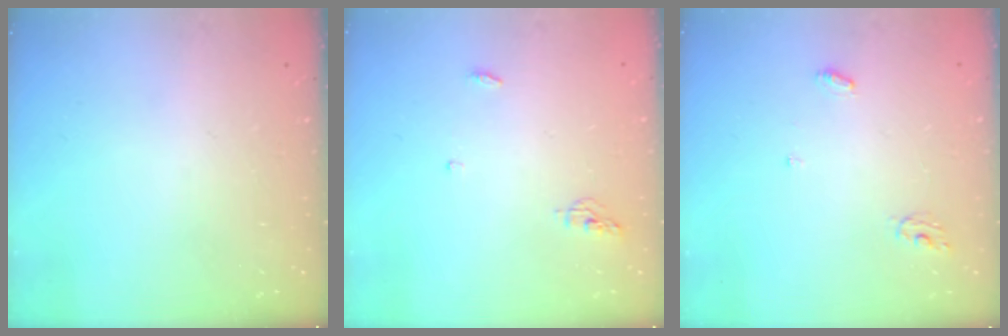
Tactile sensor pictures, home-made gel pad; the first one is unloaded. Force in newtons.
{"total": 7.8, "press": 4.6, "slide": 6.3}
{"total": 4.1, "press": 4.1, "slide": 0.2}